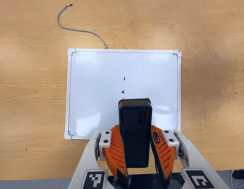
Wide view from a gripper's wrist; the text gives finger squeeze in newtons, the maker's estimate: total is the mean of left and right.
{"total": 8.2, "left": 6.8, "right": 9.6}